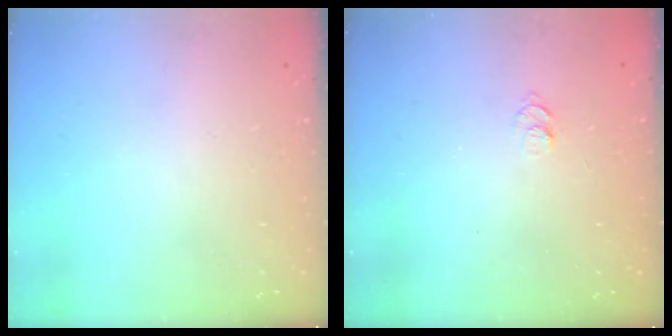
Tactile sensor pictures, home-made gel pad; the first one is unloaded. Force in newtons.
{"total": 5.8, "press": 5.7, "slide": 0.8}